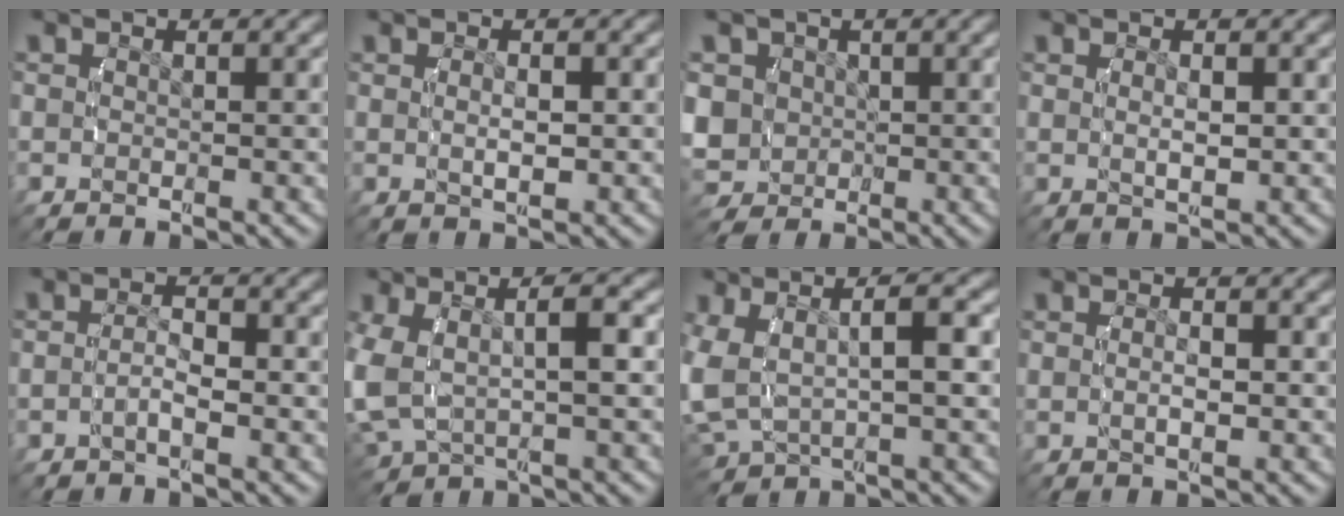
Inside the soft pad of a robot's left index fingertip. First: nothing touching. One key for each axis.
{"total": 1.8, "fx": 0.3, "fy": 0.5, "fz": 1.7, "tx": -0.026, "ty": -0.001, "tz": 0.008}
{"total": 9.3, "fx": -0.7, "fy": 8.6, "fz": 3.5, "tx": -0.096, "ty": -0.040, "tz": -0.003}
{"total": 1.6, "fx": 0.5, "fy": 0.3, "fz": 1.5, "tx": -0.021, "ty": -0.003, "tz": 0.014}
{"total": 1.6, "fx": -0.6, "fy": 0.3, "fz": 1.4, "tx": -0.028, "ty": -0.001, "tz": -0.011}
{"total": 7.4, "fx": 0.5, "fy": 5.2, "fz": 5.3, "tx": -0.129, "ty": -0.007, "tz": 0.021}
{"total": 8.5, "fx": 0.9, "fy": 6.1, "fz": 5.8, "tx": -0.137, "ty": -0.002, "tz": 0.023}
{"total": 1.4, "fx": 0.1, "fy": 0.3, "fz": 1.4, "tx": -0.023, "ty": -0.001, "tz": 0.003}